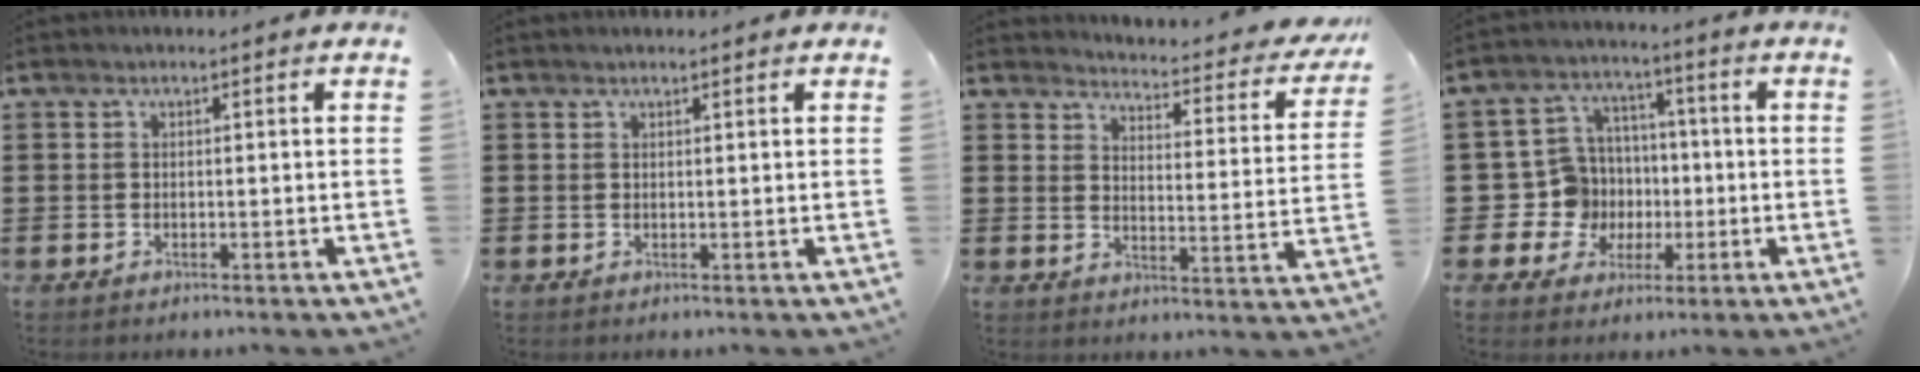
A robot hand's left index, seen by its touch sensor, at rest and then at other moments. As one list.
[{"total": 0.6, "force": [0.6, 0.0, 0.3], "torque": [-0.007, -0.002, 0.011]}, {"total": 3.5, "force": [3.3, -0.1, 1.0], "torque": [-0.033, -0.037, 0.048]}, {"total": 9.2, "force": [-0.3, 9.0, 1.8], "torque": [-0.093, 0.005, 0.005]}]